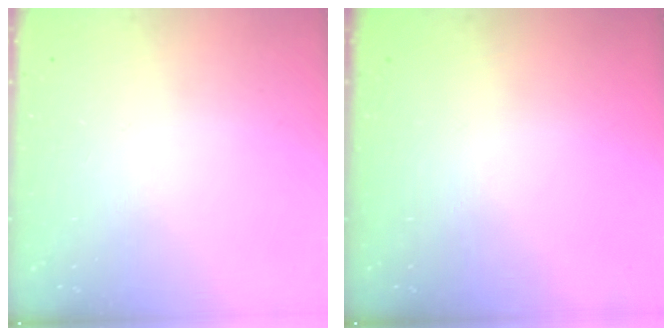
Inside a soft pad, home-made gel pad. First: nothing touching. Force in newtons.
{"total": 0.0}